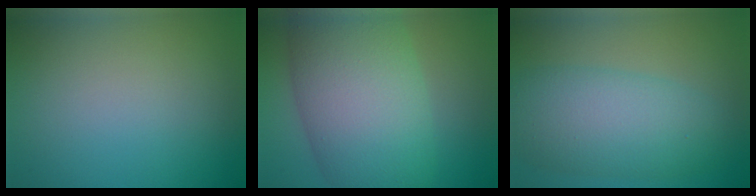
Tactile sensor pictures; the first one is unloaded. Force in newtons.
{"total": 12.2, "press": 12.1, "slide": 0.4}
{"total": 7.8, "press": 7.8, "slide": 0.1}